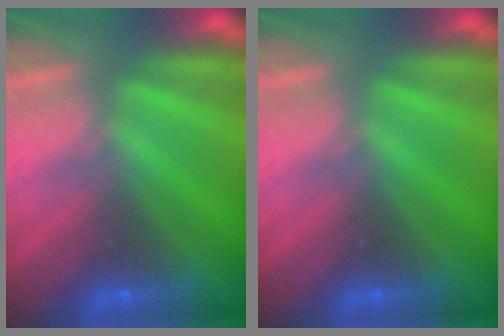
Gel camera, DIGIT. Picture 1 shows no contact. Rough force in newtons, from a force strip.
{"total": 0.0}